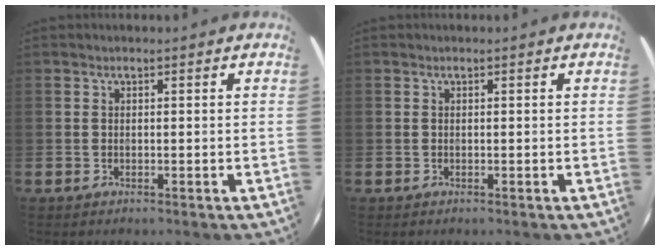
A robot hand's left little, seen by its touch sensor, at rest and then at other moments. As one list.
[{"total": 0.0}]